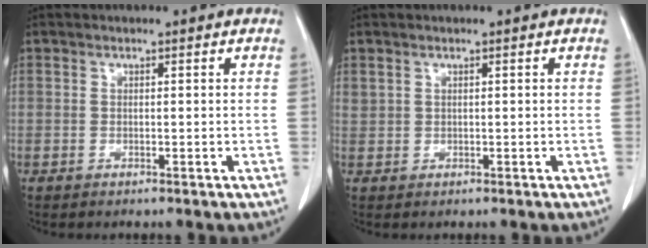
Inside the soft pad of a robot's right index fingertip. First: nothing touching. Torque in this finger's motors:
{"motor_torque": [1.05, 0.07, 0.40, 0.14]}